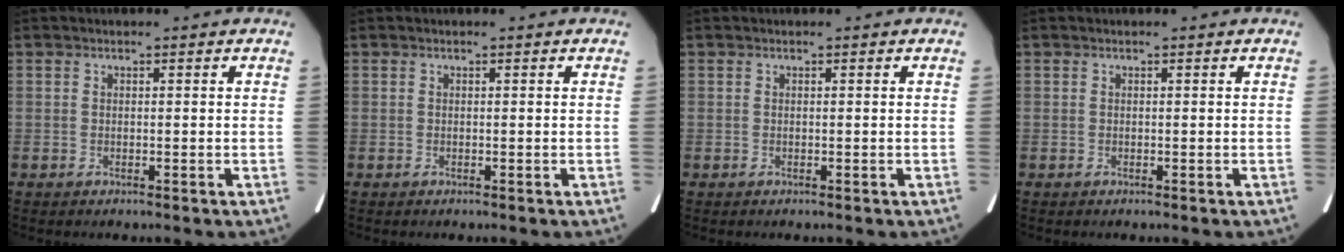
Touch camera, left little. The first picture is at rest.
{"total": 0.0}
{"total": 0.0}
{"total": 0.0}